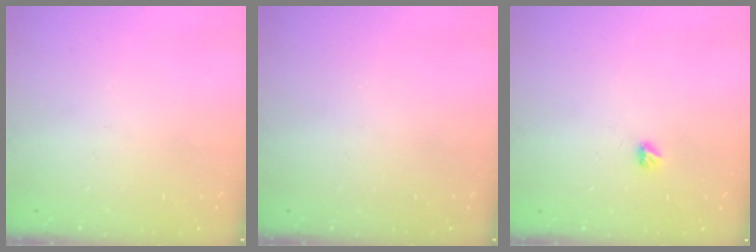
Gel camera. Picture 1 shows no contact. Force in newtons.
{"total": 0.0}
{"total": 3.3, "press": 3.3, "slide": 0.4}